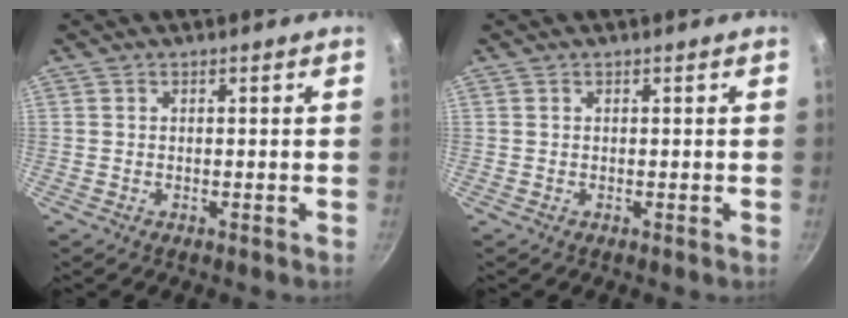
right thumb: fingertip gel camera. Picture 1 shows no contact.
{"total": 0.0}